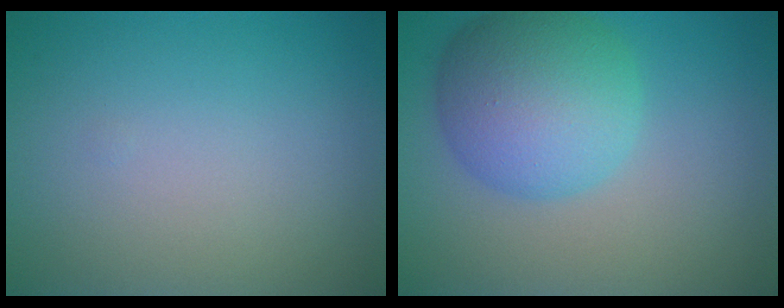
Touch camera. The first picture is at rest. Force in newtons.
{"total": 7.9, "press": 7.9, "slide": 0.2}